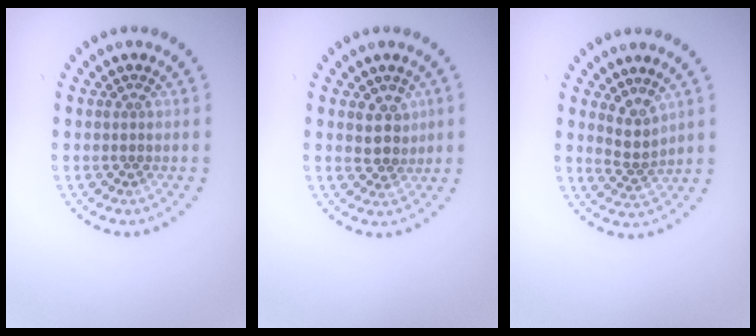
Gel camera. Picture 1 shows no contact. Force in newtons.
{"total": 2.3, "press": 2.1, "slide": 1.1}
{"total": 2.3, "press": 1.7, "slide": 1.6}